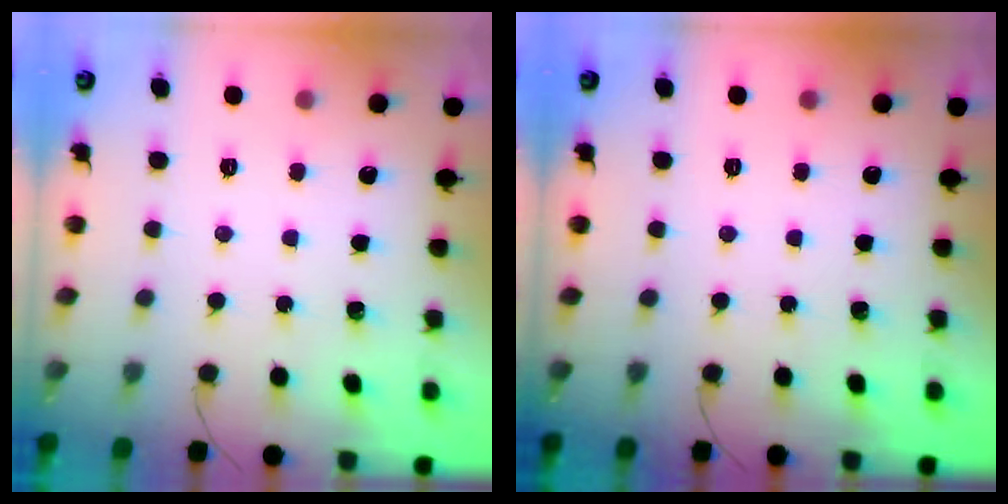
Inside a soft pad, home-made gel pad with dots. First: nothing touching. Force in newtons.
{"total": 0.0}